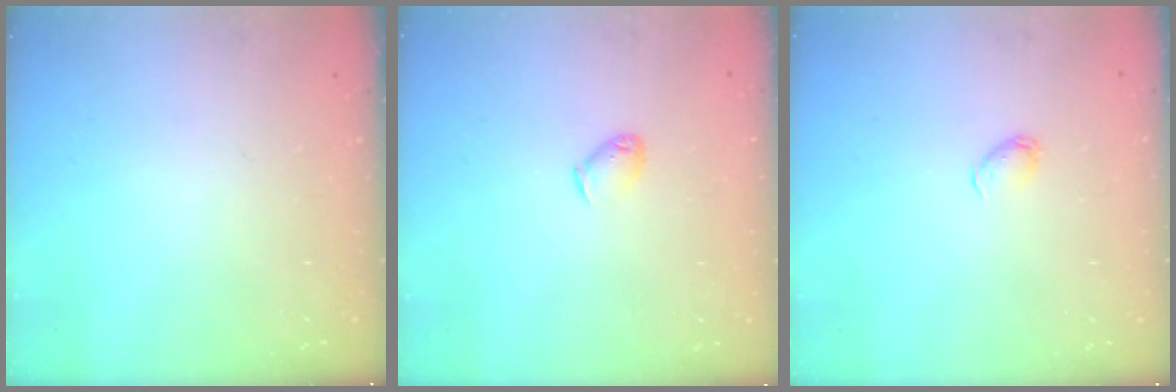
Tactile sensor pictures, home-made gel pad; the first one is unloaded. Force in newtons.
{"total": 3.8, "press": 3.7, "slide": 0.7}
{"total": 2.7, "press": 2.7, "slide": 0.5}